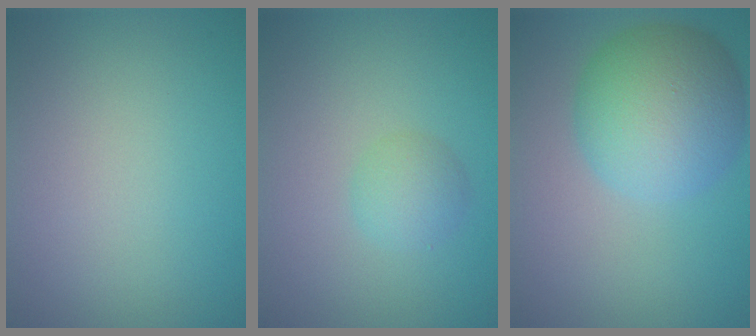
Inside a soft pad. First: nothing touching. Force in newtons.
{"total": 2.0, "press": 2.0, "slide": 0.1}
{"total": 8.1, "press": 8.1, "slide": 0.1}